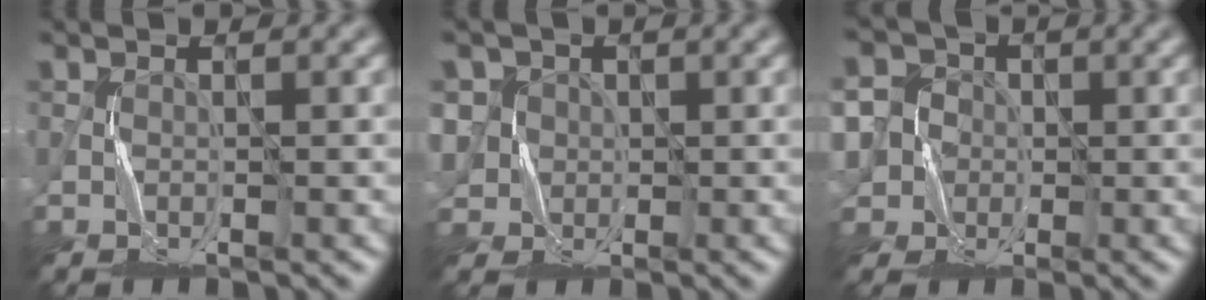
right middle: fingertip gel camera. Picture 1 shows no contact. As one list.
[{"total": 4.6, "force": [0.7, 4.4, 1.3], "torque": [-0.031, 0.021, 0.007]}, {"total": 8.3, "force": [-0.2, 7.8, 2.8], "torque": [-0.070, 0.032, -0.040]}]